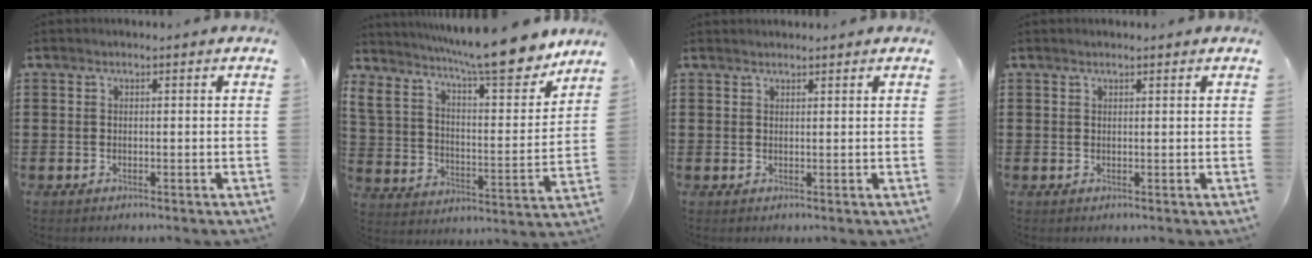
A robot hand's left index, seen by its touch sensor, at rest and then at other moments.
{"total": 12.7, "force": [10.9, 1.2, 6.4], "torque": [-0.138, -0.073, 0.182]}
{"total": 1.0, "force": [1.0, 0.1, 0.1], "torque": [-0.003, -0.001, 0.019]}
{"total": 0.7, "force": [0.6, 0.2, 0.4], "torque": [-0.008, 0.001, 0.011]}